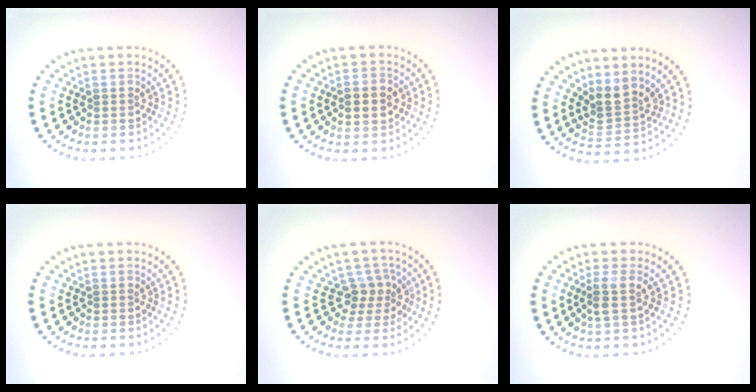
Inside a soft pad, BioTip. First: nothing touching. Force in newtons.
{"total": 3.1, "press": 3.1, "slide": 0.1}
{"total": 2.8, "press": 2.1, "slide": 1.8}
{"total": 0.0}
{"total": 2.7, "press": 1.9, "slide": 1.8}
{"total": 1.8, "press": 1.5, "slide": 0.9}